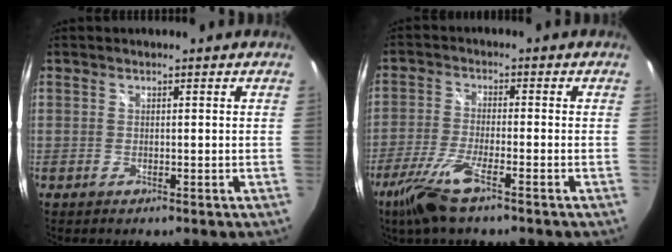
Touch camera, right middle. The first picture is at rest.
{"total": 8.8, "force": [-5.7, 1.3, 6.6], "torque": [-0.155, -0.019, -0.114]}